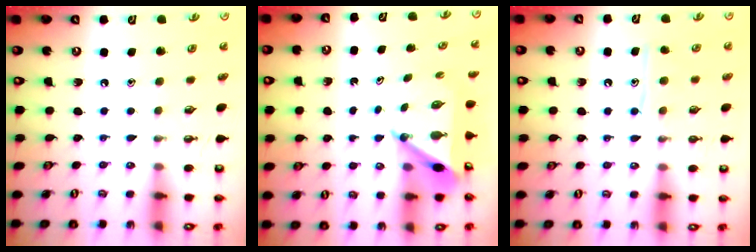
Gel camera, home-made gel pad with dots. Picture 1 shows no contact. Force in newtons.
{"total": 5.9, "press": 5.9, "slide": 0.2}
{"total": 8.5, "press": 8.5, "slide": 0.6}